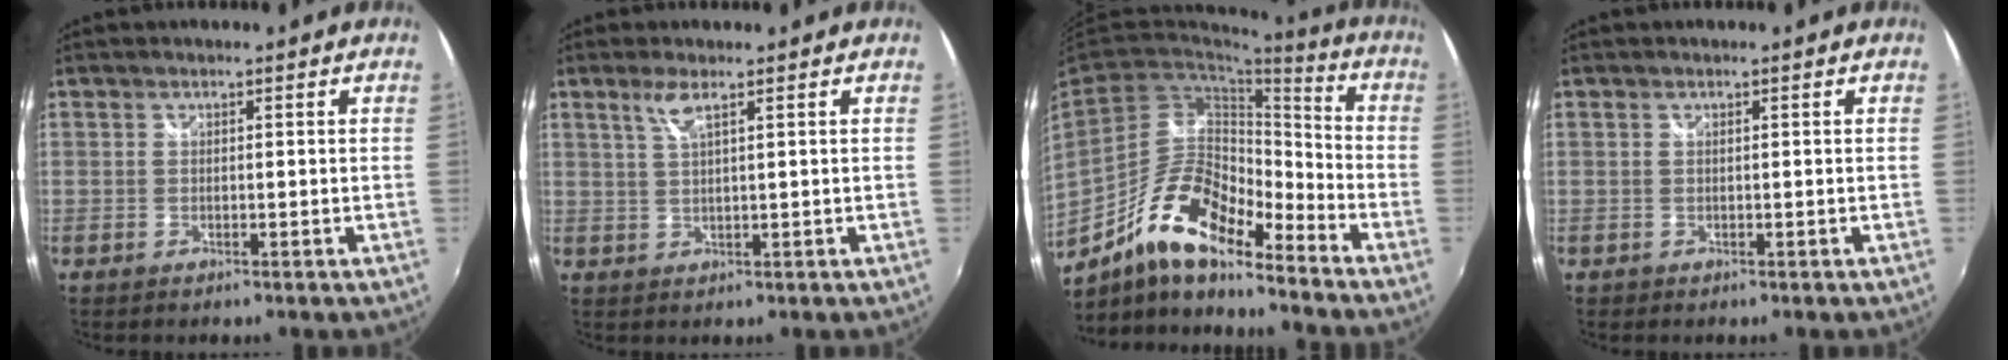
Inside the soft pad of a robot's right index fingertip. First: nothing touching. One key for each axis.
{"total": 3.0, "fx": 1.8, "fy": 0.0, "fz": 2.4, "tx": -0.048, "ty": 0.000, "tz": 0.037}
{"total": 16.1, "fx": -11.4, "fy": 4.8, "fz": 10.3, "tx": -0.192, "ty": 0.001, "tz": -0.214}
{"total": 0.0}